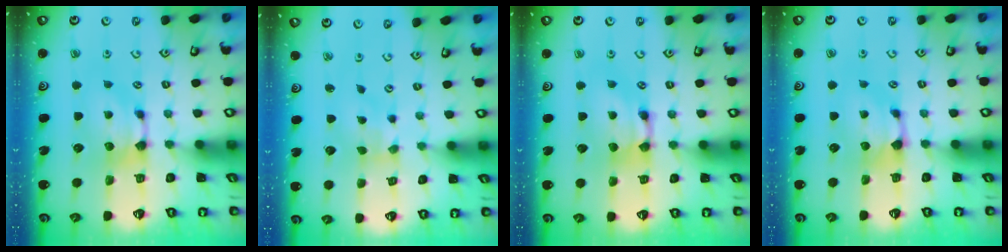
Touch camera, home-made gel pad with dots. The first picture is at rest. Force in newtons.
{"total": 2.4, "press": 2.4, "slide": 0.7}
{"total": 2.2, "press": 2.2, "slide": 0.1}
{"total": 0.9, "press": 0.6, "slide": 0.7}